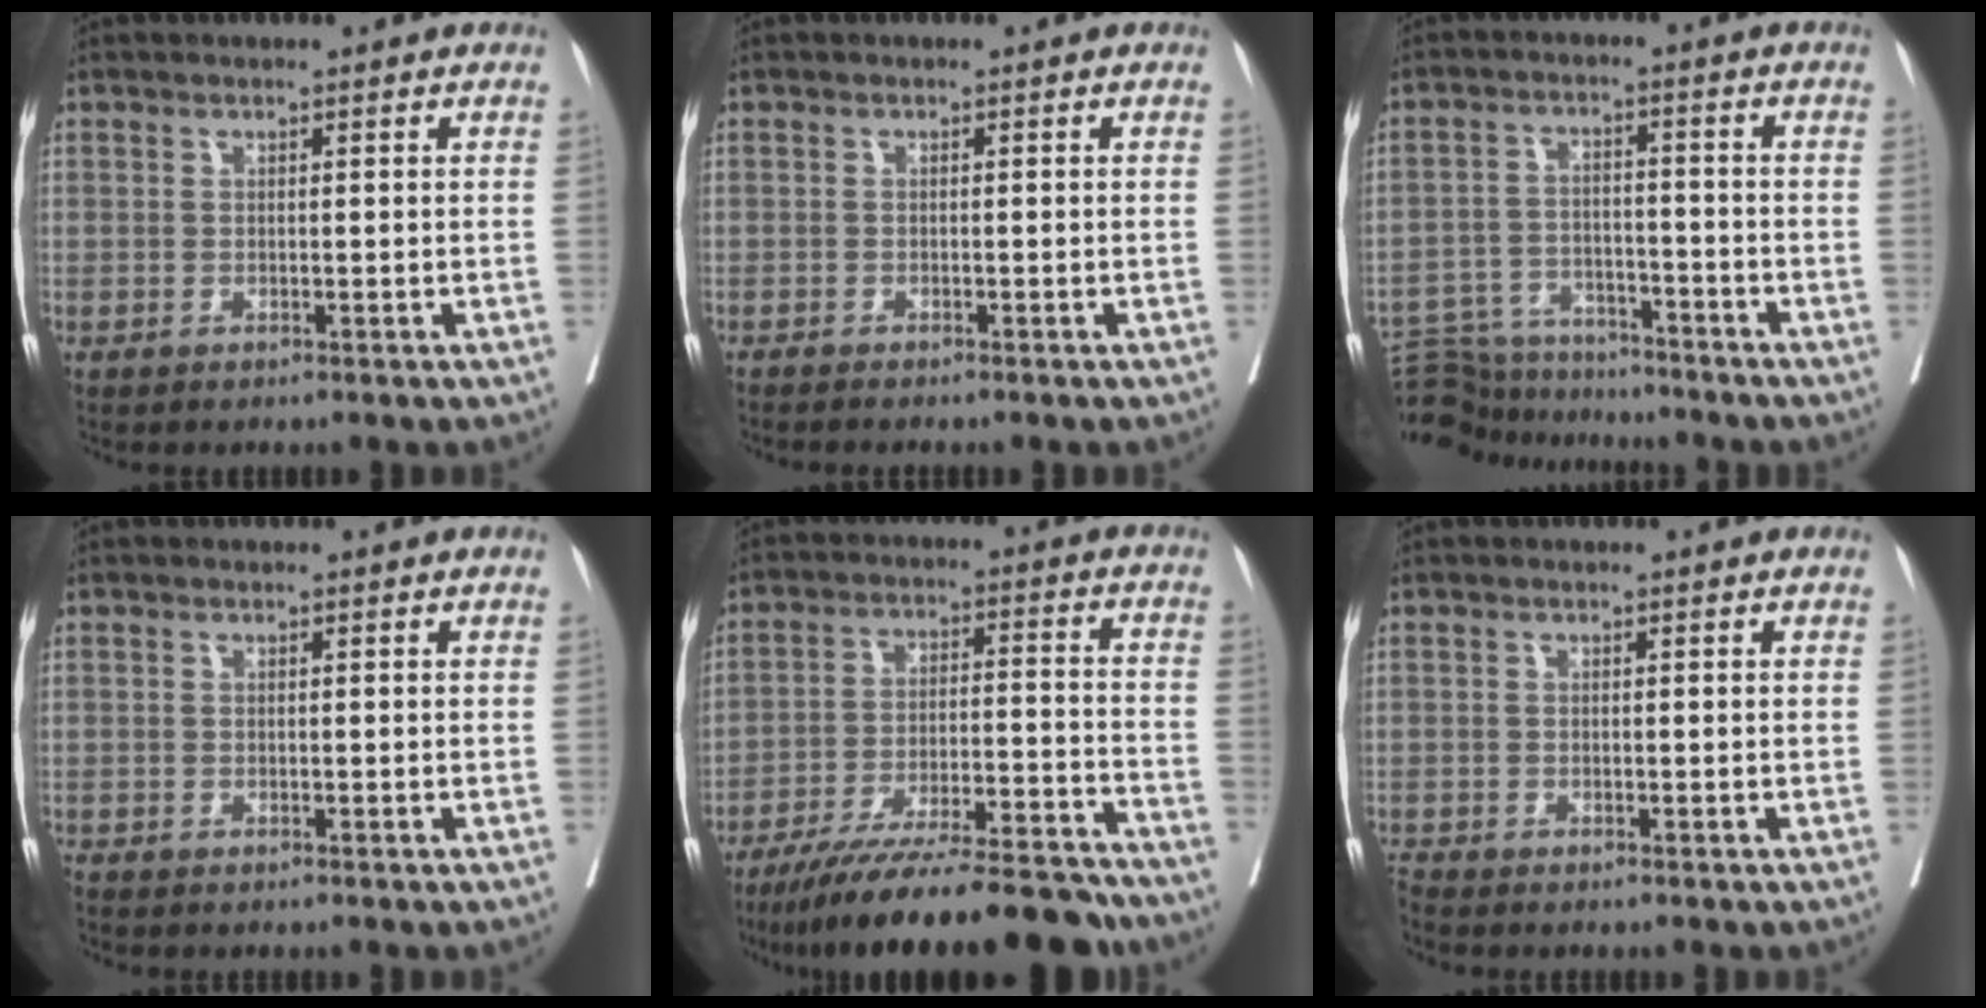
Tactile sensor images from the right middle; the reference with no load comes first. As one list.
[{"total": 1.8, "force": [-1.6, 0.0, 0.8], "torque": [-0.015, -0.003, -0.022]}, {"total": 11.0, "force": [-10.8, 2.1, 1.3], "torque": [-0.024, 0.015, -0.171]}, {"total": 0.7, "force": [-0.7, 0.1, 0.1], "torque": [-0.010, -0.003, -0.018]}, {"total": 21.7, "force": [-19.3, 2.0, 9.7], "torque": [-0.131, -0.014, -0.291]}, {"total": 1.2, "force": [-1.2, -0.2, 0.0], "torque": [-0.007, -0.007, -0.026]}]